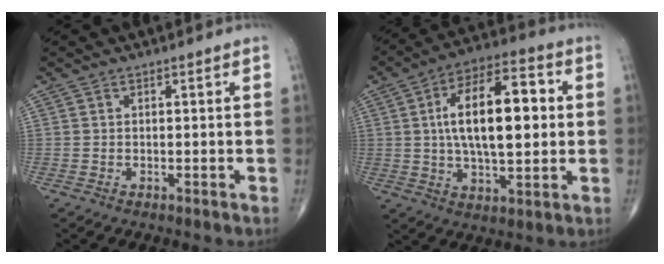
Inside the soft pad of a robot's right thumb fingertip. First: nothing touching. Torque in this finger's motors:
{"motor_torque": [1.44, 3.57, 1.61, 0.10, 0.45]}